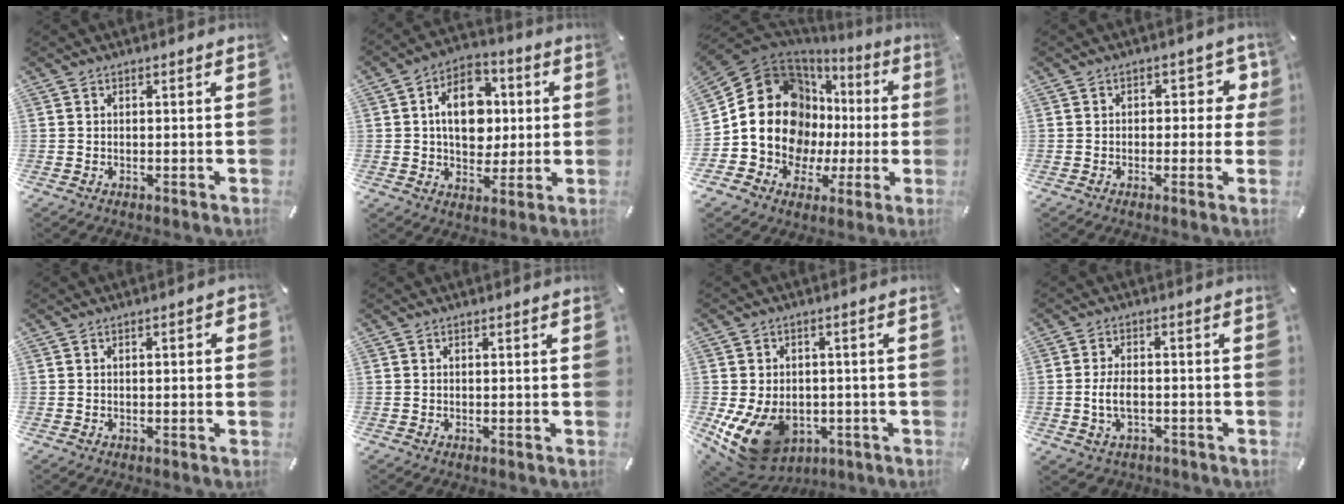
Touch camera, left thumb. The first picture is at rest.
{"total": 13.9, "force": [1.2, 10.3, 9.3], "torque": [-0.147, 0.011, 0.020]}
{"total": 18.1, "force": [2.7, 14.9, 9.9], "torque": [-0.195, -0.032, 0.054]}
{"total": 6.3, "force": [1.0, 4.2, 4.6], "torque": [-0.050, 0.002, 0.010]}
{"total": 1.7, "force": [-0.3, 0.7, 1.6], "torque": [-0.026, 0.004, -0.005]}
{"total": 0.0}
{"total": 13.0, "force": [-4.8, 9.7, 7.3], "torque": [-0.142, 0.013, -0.081]}
{"total": 6.3, "force": [-1.4, 4.0, 4.6], "torque": [-0.099, 0.007, -0.027]}